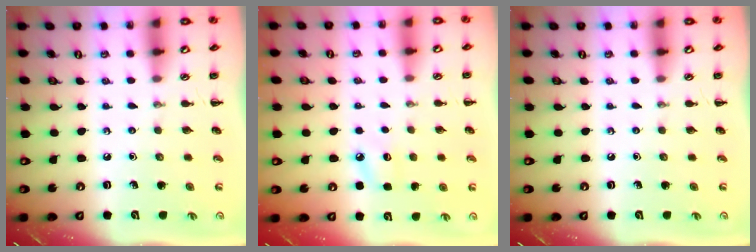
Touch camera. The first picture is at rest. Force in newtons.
{"total": 6.1, "press": 5.8, "slide": 1.7}
{"total": 0.0}